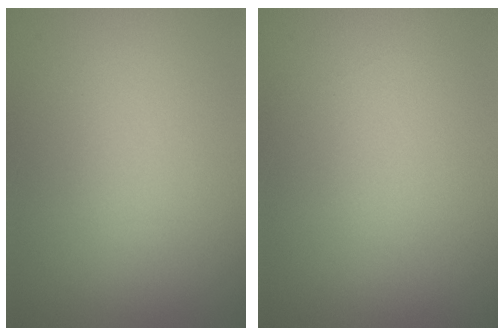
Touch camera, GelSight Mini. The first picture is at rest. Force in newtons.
{"total": 0.0}